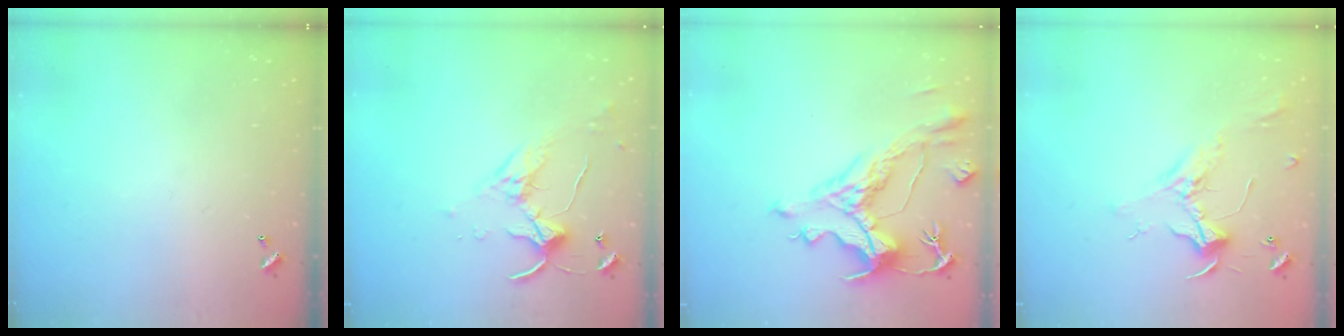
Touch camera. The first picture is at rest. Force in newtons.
{"total": 4.6, "press": 4.5, "slide": 0.7}
{"total": 4.6, "press": 4.2, "slide": 1.8}
{"total": 2.3, "press": 2.2, "slide": 0.7}